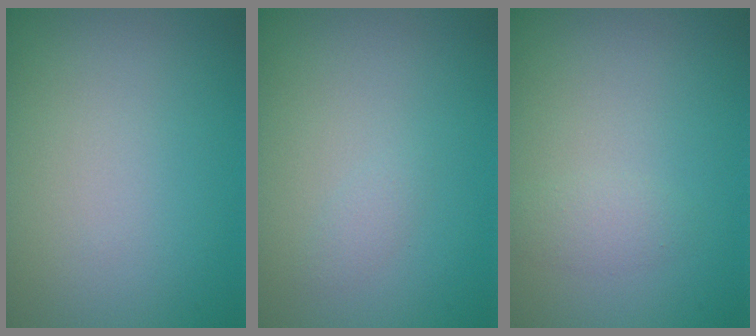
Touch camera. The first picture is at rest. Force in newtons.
{"total": 0.7, "press": 0.7, "slide": 0.0}
{"total": 1.1, "press": 1.1, "slide": 0.0}